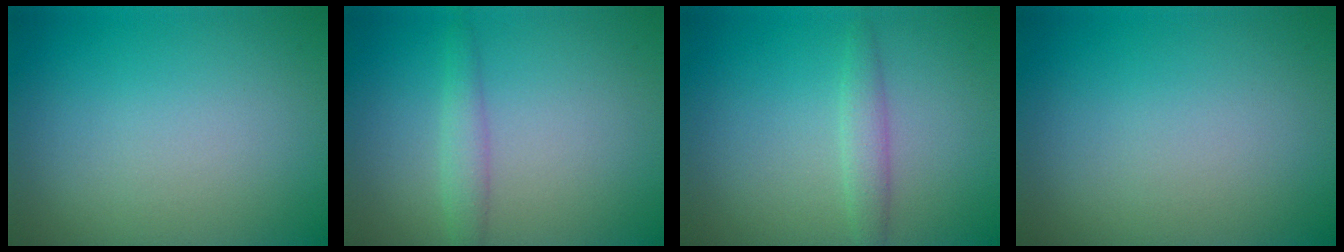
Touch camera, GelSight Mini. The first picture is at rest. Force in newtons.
{"total": 1.7, "press": 1.7, "slide": 0.1}
{"total": 1.7, "press": 1.7, "slide": 0.1}
{"total": 0.0}